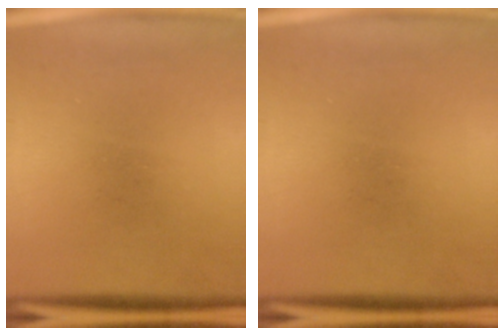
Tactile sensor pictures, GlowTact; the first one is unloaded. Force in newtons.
{"total": 0.0}